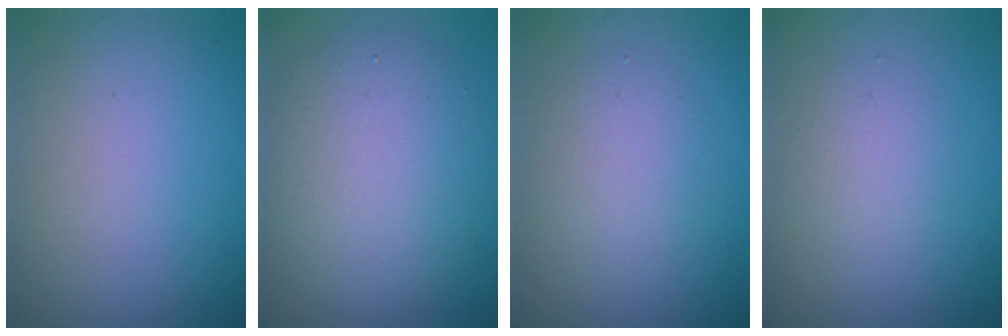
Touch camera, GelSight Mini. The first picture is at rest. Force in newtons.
{"total": 6.4, "press": 6.4, "slide": 0.7}
{"total": 2.7, "press": 2.7, "slide": 0.1}
{"total": 1.9, "press": 1.9, "slide": 0.0}